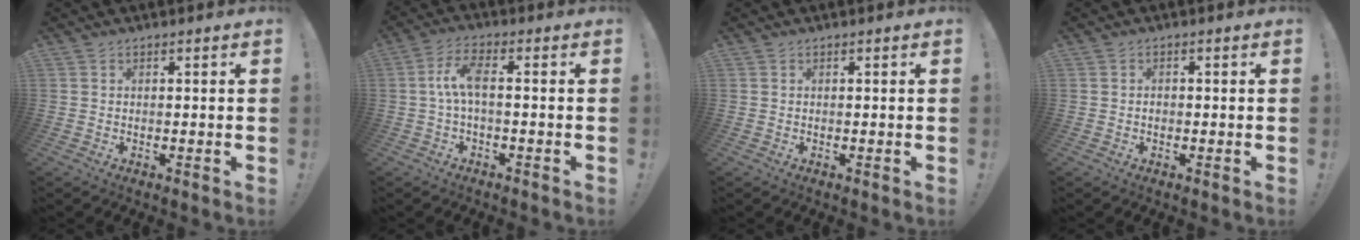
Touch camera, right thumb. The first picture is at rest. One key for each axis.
{"total": 7.5, "fx": -0.3, "fy": 2.3, "fz": 7.1, "tx": -0.145, "ty": 0.008, "tz": -0.006}
{"total": 0.0}
{"total": 1.0, "fx": -0.5, "fy": 0.8, "fz": 0.2, "tx": -0.005, "ty": 0.006, "tz": -0.010}